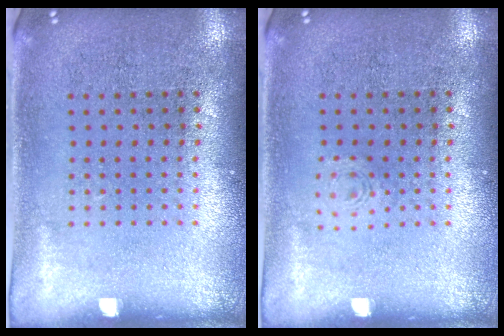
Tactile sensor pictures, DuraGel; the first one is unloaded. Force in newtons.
{"total": 0.7, "press": 0.7, "slide": 0.2}